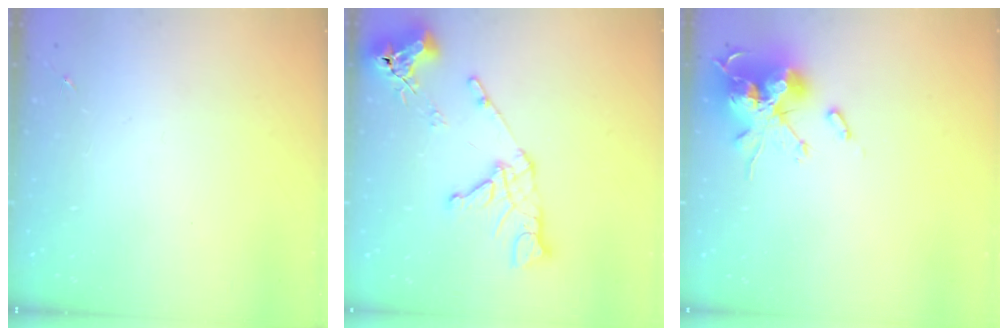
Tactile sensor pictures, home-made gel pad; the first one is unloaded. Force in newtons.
{"total": 14.1, "press": 14.0, "slide": 1.6}
{"total": 18.9, "press": 18.9, "slide": 0.2}